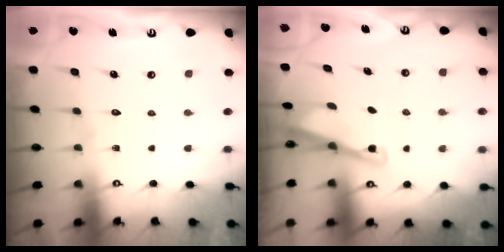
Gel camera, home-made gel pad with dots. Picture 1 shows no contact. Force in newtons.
{"total": 2.9, "press": 2.9, "slide": 0.4}